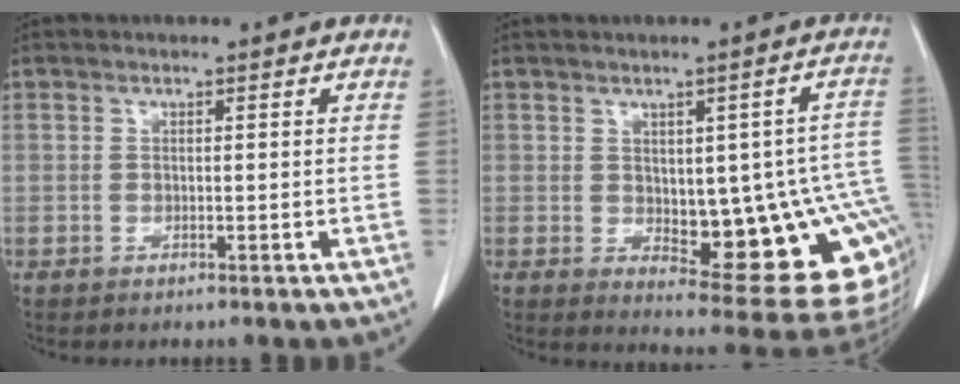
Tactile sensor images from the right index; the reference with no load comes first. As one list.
[{"total": 18.5, "force": [-1.9, 5.9, 17.5], "torque": [-0.138, 0.017, 0.000]}]